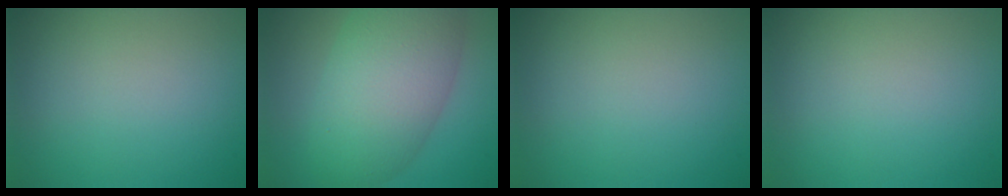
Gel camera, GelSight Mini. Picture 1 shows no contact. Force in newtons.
{"total": 9.0, "press": 9.0, "slide": 0.4}
{"total": 0.0}
{"total": 0.0}